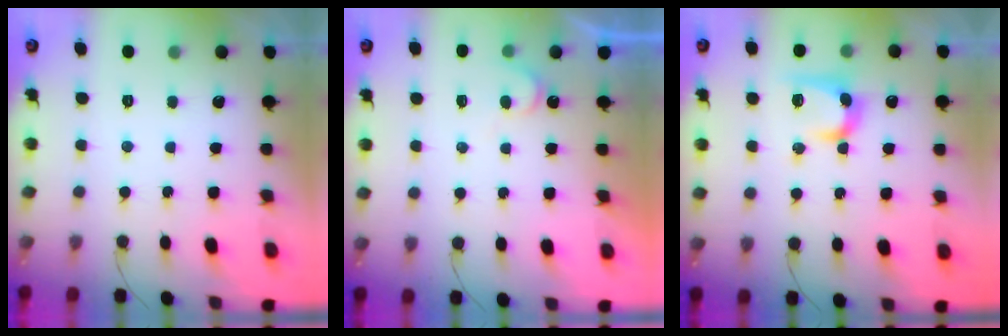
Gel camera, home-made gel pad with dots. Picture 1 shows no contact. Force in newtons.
{"total": 5.1, "press": 5.0, "slide": 0.3}
{"total": 10.3, "press": 10.3, "slide": 0.6}